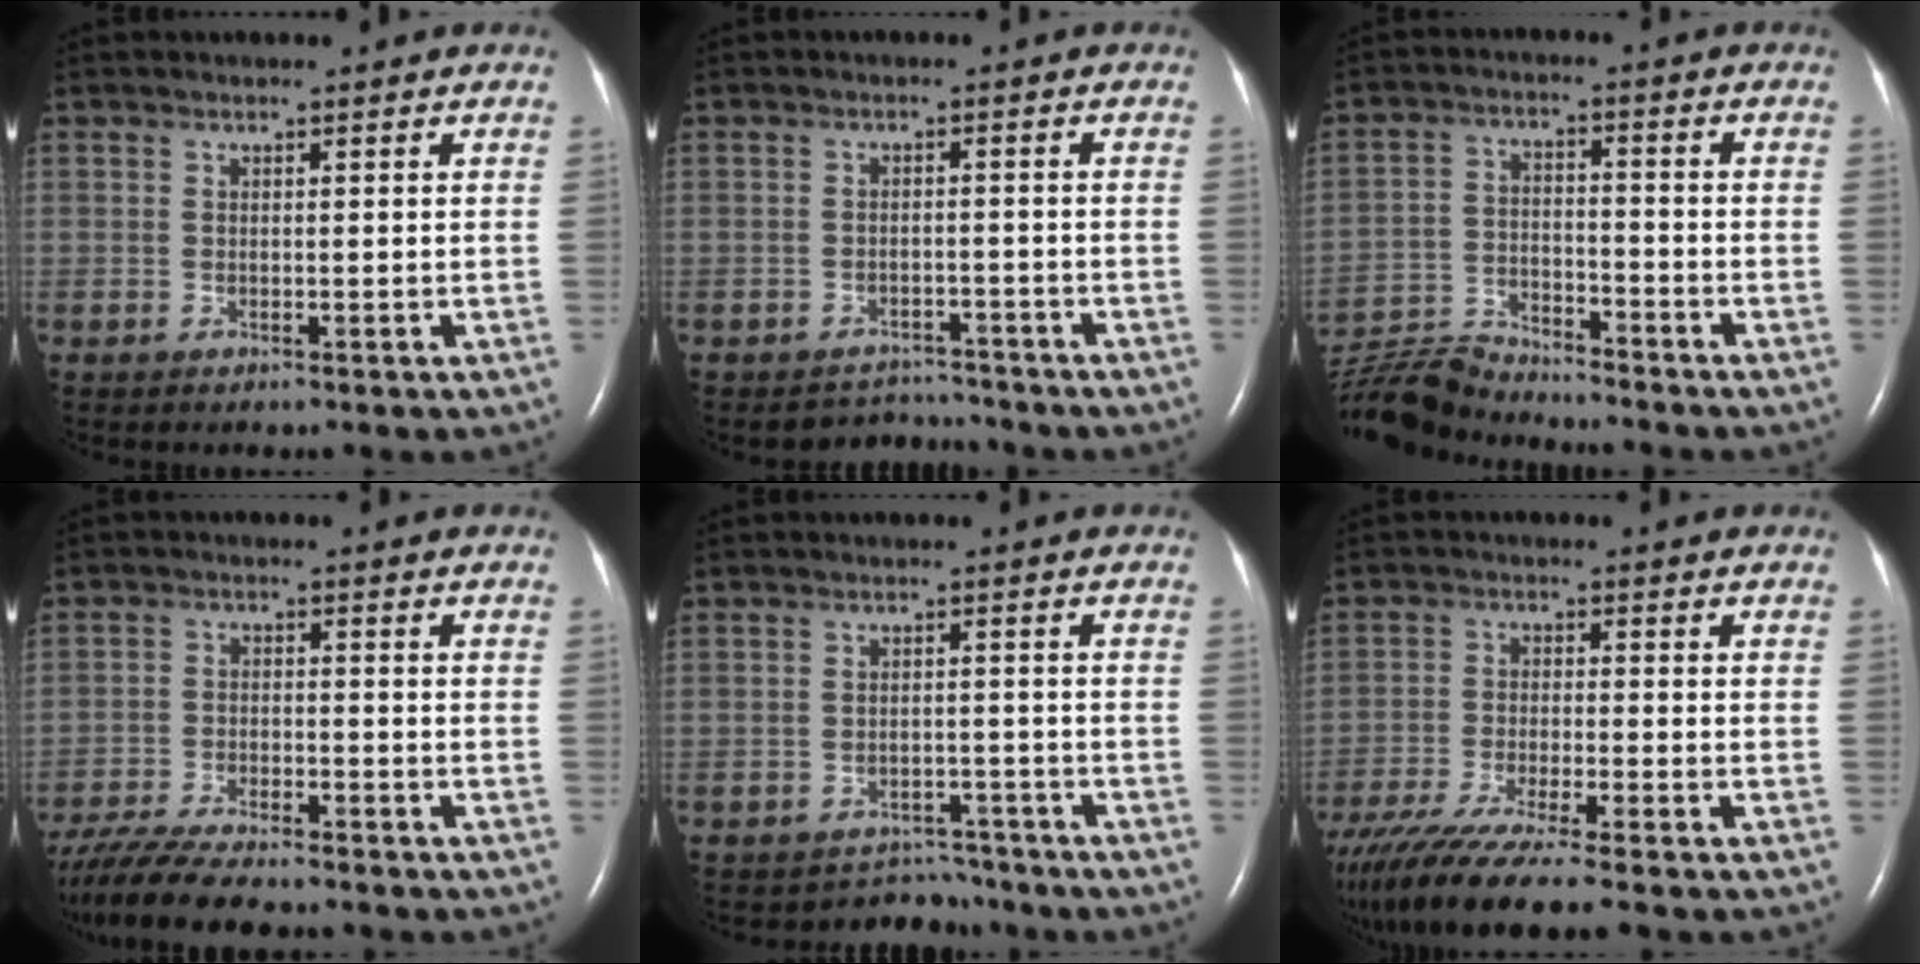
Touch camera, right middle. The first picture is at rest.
{"total": 3.4, "force": [-3.1, 0.5, -1.2], "torque": [0.017, 0.009, -0.042]}
{"total": 8.9, "force": [-8.9, 0.1, 0.6], "torque": [-0.023, -0.002, -0.169]}
{"total": 12.8, "force": [-11.1, 1.9, 6.1], "torque": [-0.108, -0.023, -0.175]}
{"total": 4.6, "force": [-4.2, 1.4, -1.4], "torque": [0.016, 0.021, -0.056]}
{"total": 13.9, "force": [-11.5, 0.3, 7.8], "torque": [-0.141, -0.041, -0.192]}